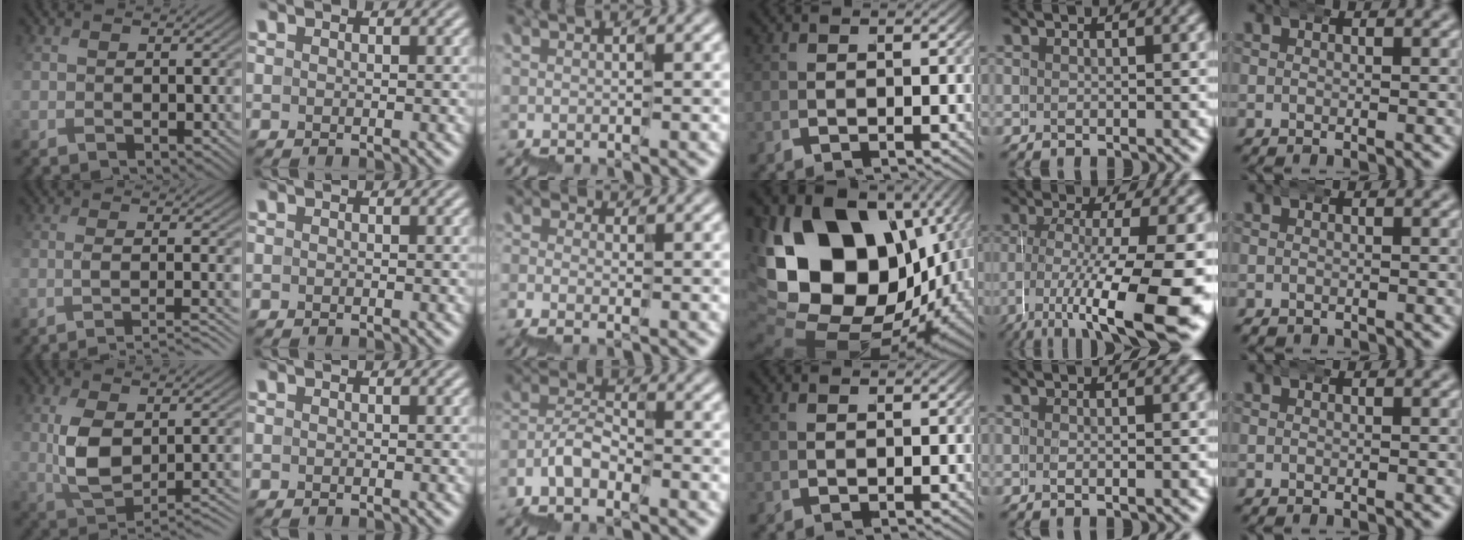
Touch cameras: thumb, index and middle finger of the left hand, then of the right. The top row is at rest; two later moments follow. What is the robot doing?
{"motion": "wrap", "object": "belt"}